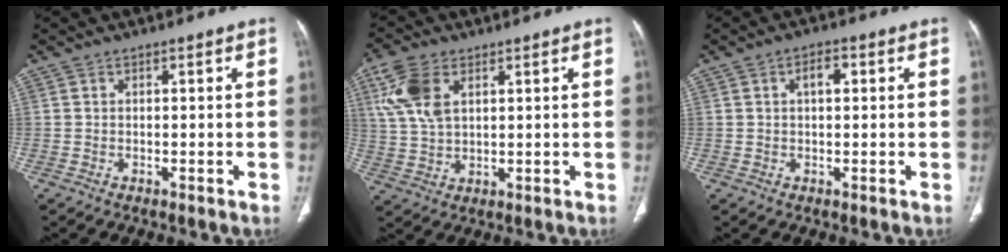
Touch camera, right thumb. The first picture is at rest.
{"total": 9.4, "force": [3.8, 5.3, 6.7], "torque": [-0.149, -0.001, 0.079]}
{"total": 3.0, "force": [0.8, 1.5, 2.5], "torque": [-0.041, 0.007, 0.012]}